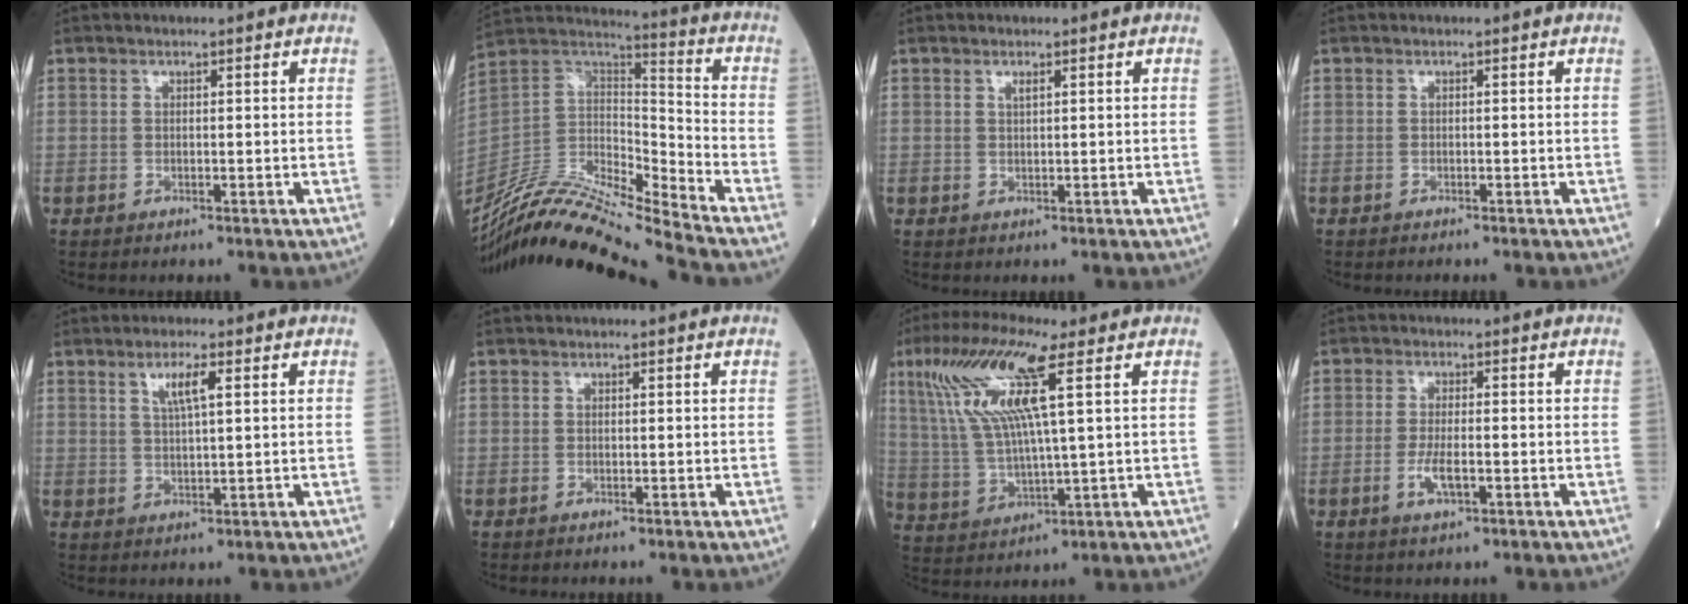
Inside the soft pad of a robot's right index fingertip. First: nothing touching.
{"total": 19.2, "force": [-17.9, -1.0, 6.9], "torque": [-0.139, 0.028, -0.330]}
{"total": 0.8, "force": [0.4, 0.0, 0.6], "torque": [-0.015, -0.002, 0.008]}
{"total": 0.8, "force": [-0.7, 0.1, 0.3], "torque": [0.000, 0.000, -0.011]}
{"total": 3.9, "force": [1.8, 0.3, 3.4], "torque": [-0.066, 0.001, 0.033]}
{"total": 0.0}
{"total": 13.6, "force": [5.4, 1.1, 12.4], "torque": [-0.276, 0.015, 0.105]}
{"total": 3.8, "force": [-1.3, 0.9, 3.5], "torque": [-0.072, -0.002, -0.022]}